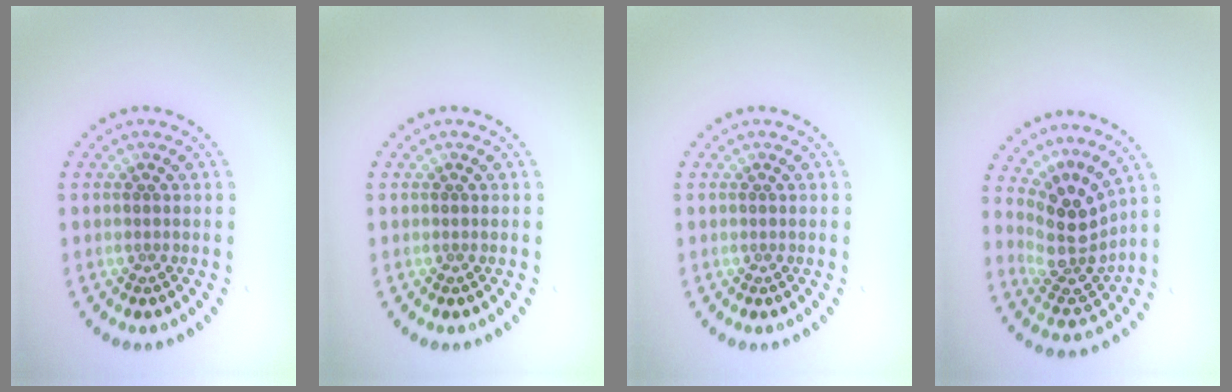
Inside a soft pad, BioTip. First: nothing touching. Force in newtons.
{"total": 0.0}
{"total": 0.0}
{"total": 4.4, "press": 3.4, "slide": 2.9}